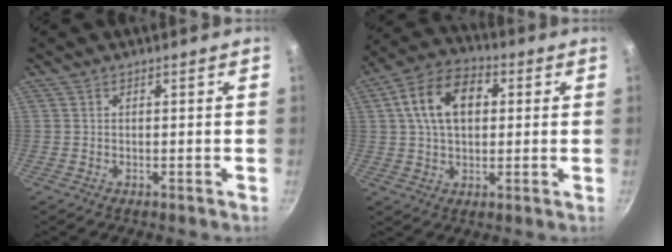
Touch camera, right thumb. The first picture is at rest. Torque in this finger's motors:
{"motor_torque": [-0.41, 0.85, 0.53, -0.27, 0.12]}